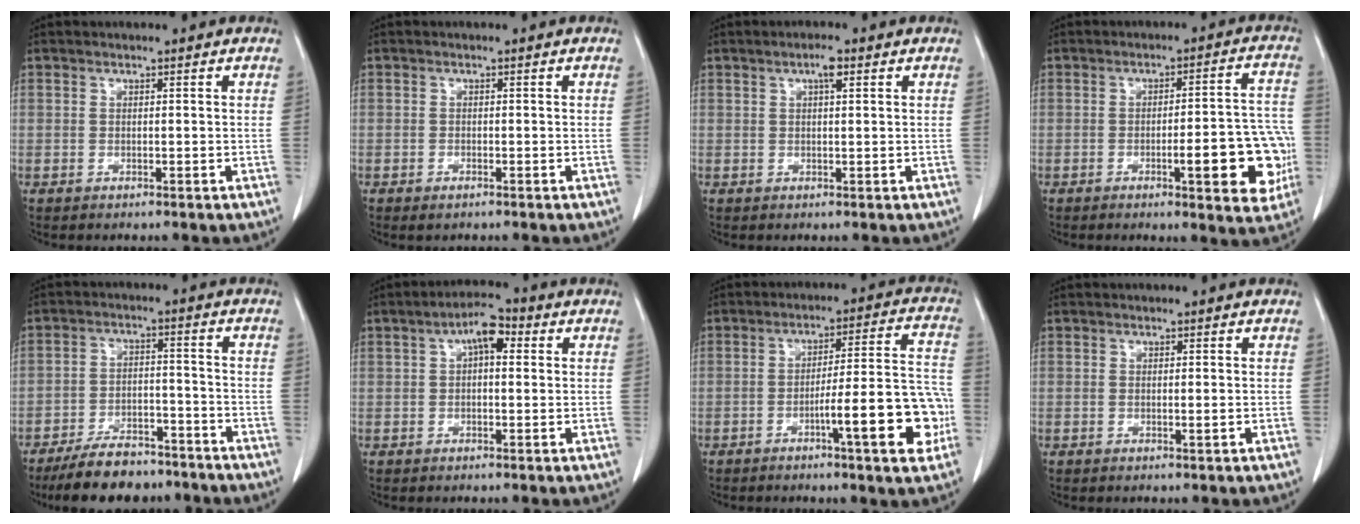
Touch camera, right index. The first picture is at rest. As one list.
[{"total": 1.0, "force": [-0.7, 0.5, 0.6], "torque": [-0.013, -0.001, -0.004]}, {"total": 2.1, "force": [1.0, 0.4, 1.8], "torque": [-0.035, 0.003, 0.014]}, {"total": 12.2, "force": [-3.4, 2.6, 11.4], "torque": [-0.123, 0.019, -0.040]}, {"total": 10.2, "force": [-8.6, 3.8, 3.9], "torque": [-0.060, -0.001, -0.143]}, {"total": 5.1, "force": [1.5, 2.1, 4.4], "torque": [-0.076, 0.023, 0.020]}, {"total": 13.4, "force": [-4.6, 1.5, 12.5], "torque": [-0.168, 0.018, -0.063]}, {"total": 0.7, "force": [-0.1, 0.0, 0.7], "torque": [-0.013, -0.004, -0.001]}]